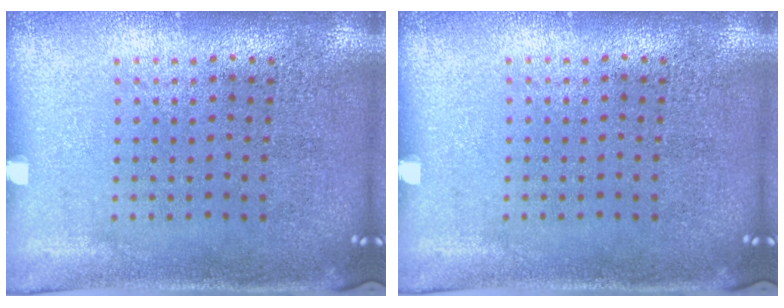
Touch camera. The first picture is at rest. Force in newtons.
{"total": 0.0}